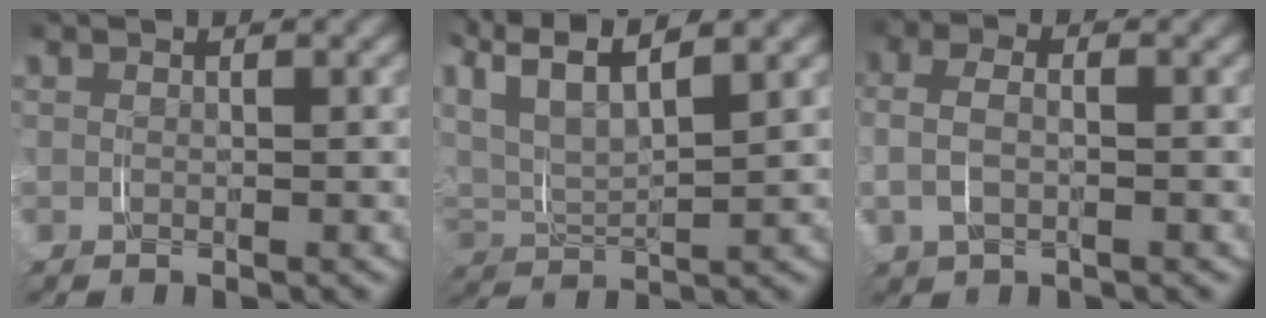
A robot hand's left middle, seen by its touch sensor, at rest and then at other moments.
{"total": 7.4, "force": [3.1, 4.5, 5.0], "torque": [-0.136, -0.009, 0.053]}
{"total": 3.4, "force": [-0.2, 2.2, 2.6], "torque": [-0.068, 0.001, -0.001]}